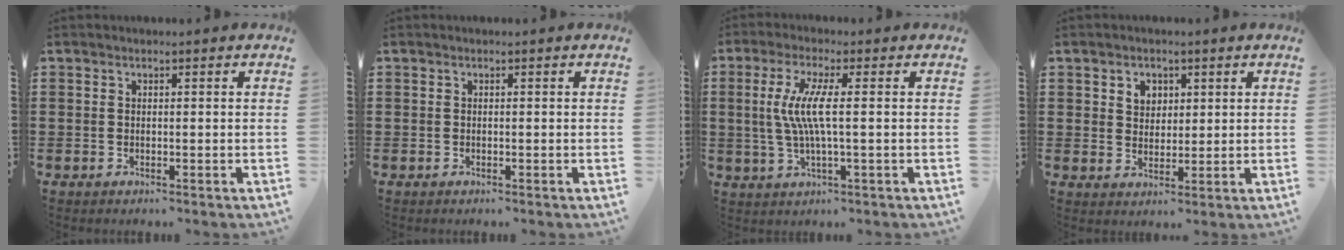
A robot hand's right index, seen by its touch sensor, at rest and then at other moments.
{"total": 0.0}
{"total": 6.7, "force": [0.3, 0.4, 6.7], "torque": [-0.147, -0.014, -0.005]}
{"total": 3.2, "force": [1.6, 2.6, 0.9], "torque": [-0.028, 0.011, 0.028]}